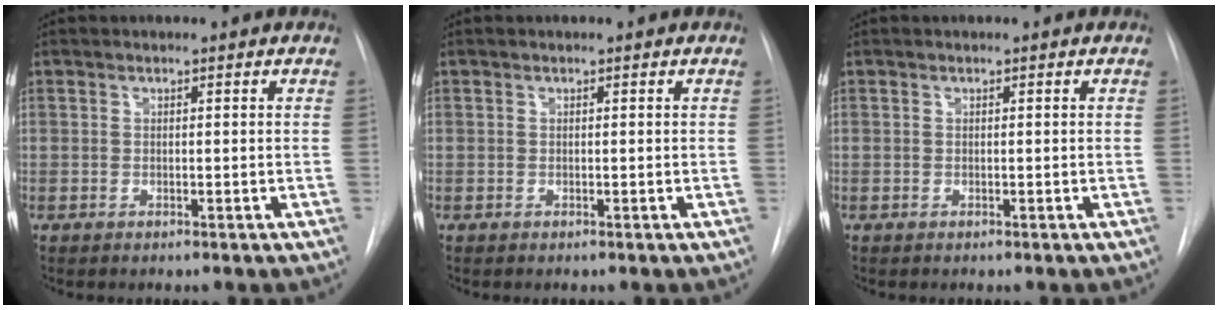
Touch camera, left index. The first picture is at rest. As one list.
[{"total": 0.0}, {"total": 0.0}]